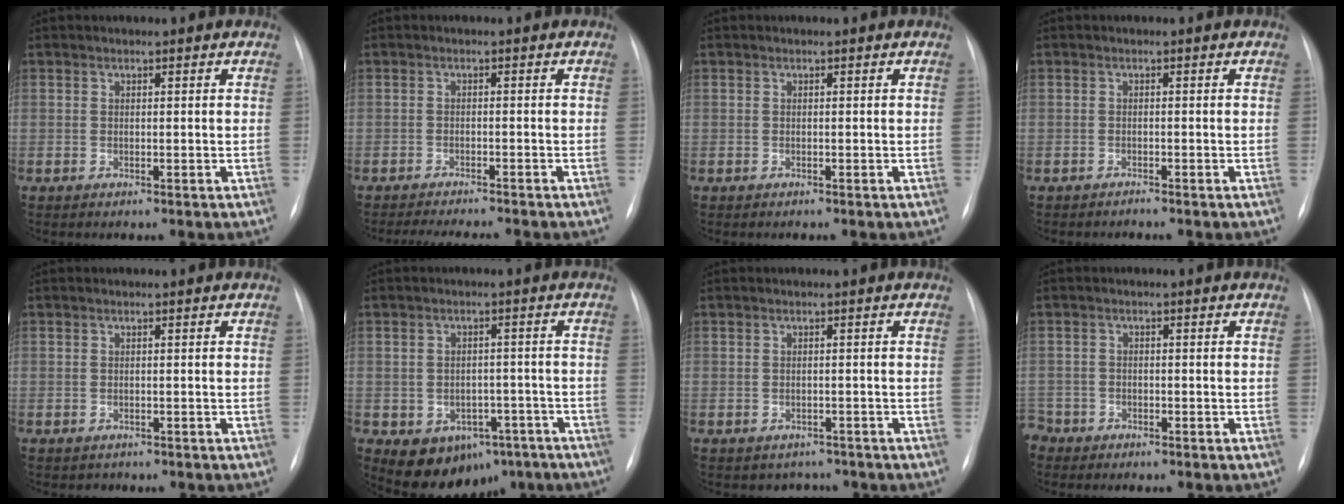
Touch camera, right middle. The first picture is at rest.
{"total": 7.7, "force": [-7.0, 0.4, 3.1], "torque": [-0.041, -0.009, -0.101]}
{"total": 0.0}
{"total": 0.6, "force": [-0.6, 0.0, -0.1], "torque": [-0.004, -0.004, -0.011]}
{"total": 0.9, "force": [-0.7, 0.6, -0.1], "torque": [-0.004, 0.001, -0.009]}
{"total": 10.0, "force": [-5.7, 6.9, 4.5], "torque": [-0.056, 0.024, -0.067]}
{"total": 2.9, "force": [-2.4, 1.7, -0.2], "torque": [0.002, 0.012, -0.029]}
{"total": 3.5, "force": [-2.7, 2.2, -0.2], "torque": [0.005, 0.005, -0.055]}